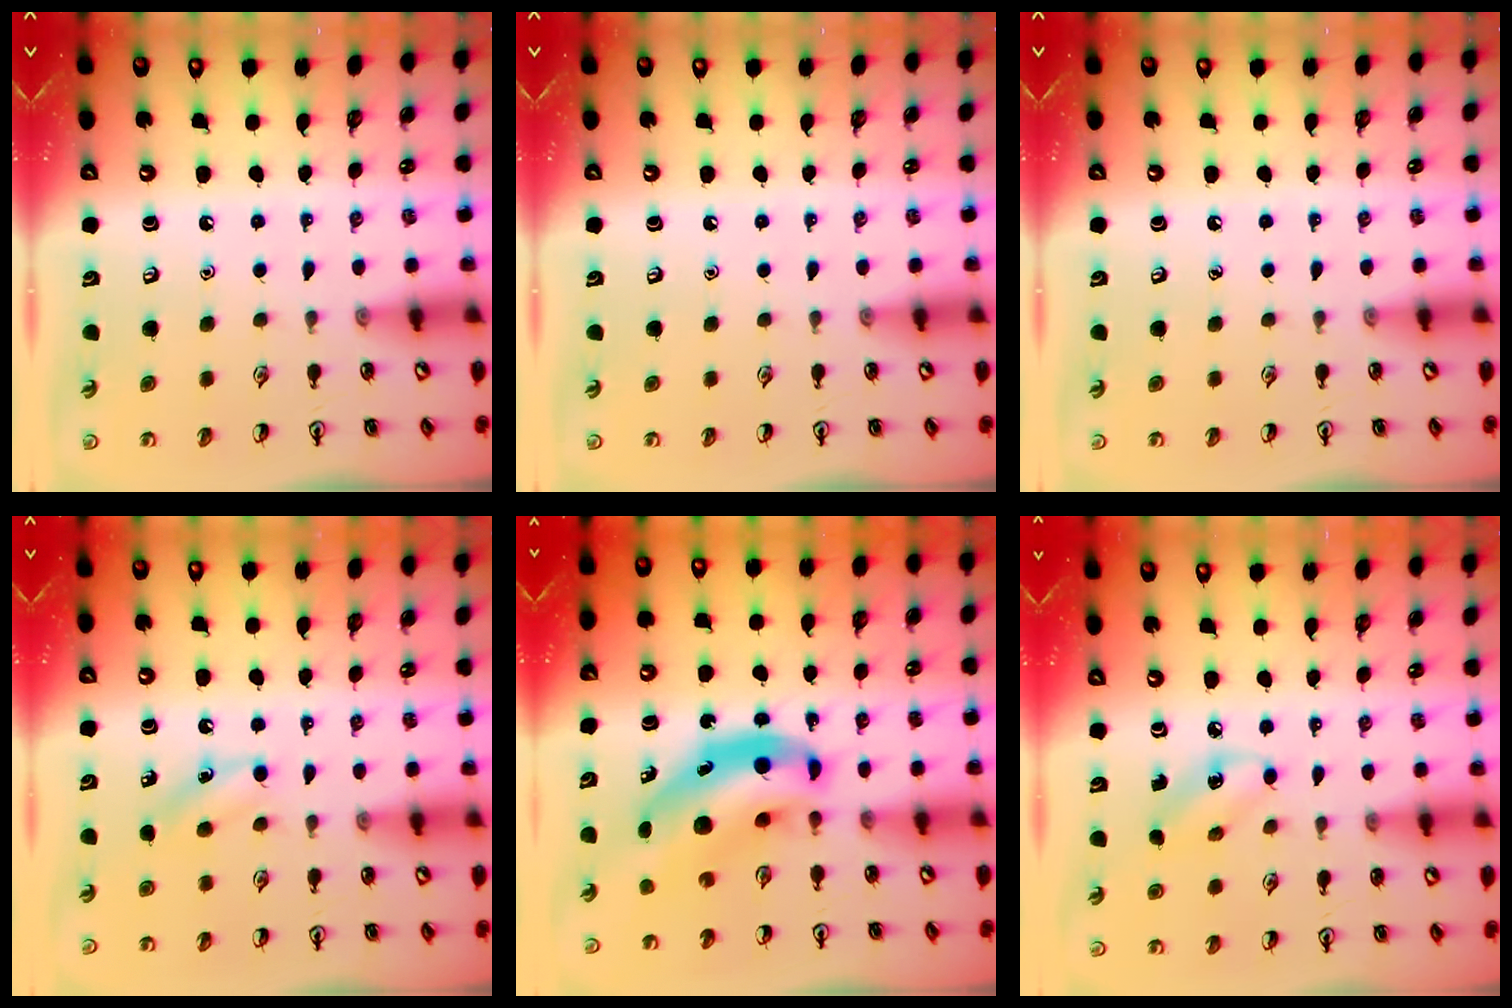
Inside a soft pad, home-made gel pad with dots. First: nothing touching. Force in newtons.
{"total": 0.0}
{"total": 0.0}
{"total": 6.7, "press": 6.4, "slide": 2.0}
{"total": 9.5, "press": 9.1, "slide": 2.7}
{"total": 3.9, "press": 3.8, "slide": 1.0}